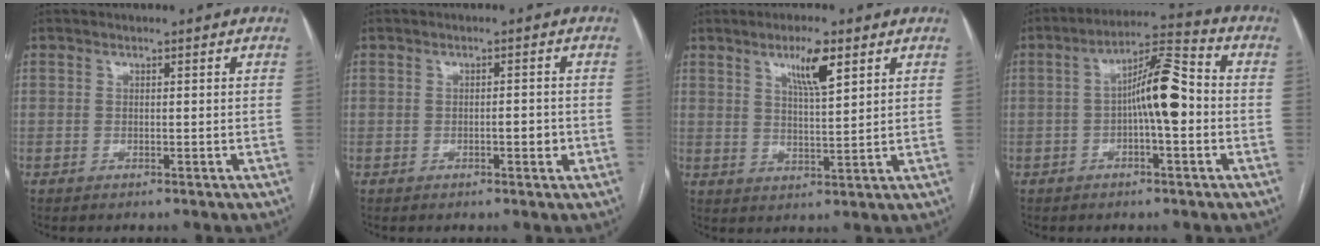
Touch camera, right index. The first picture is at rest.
{"total": 2.1, "force": [-0.4, 0.8, 1.9], "torque": [-0.030, 0.000, -0.003]}
{"total": 6.5, "force": [3.7, 1.0, 5.3], "torque": [-0.096, -0.004, 0.065]}
{"total": 9.3, "force": [-0.7, 1.7, 9.1], "torque": [-0.157, 0.025, -0.017]}